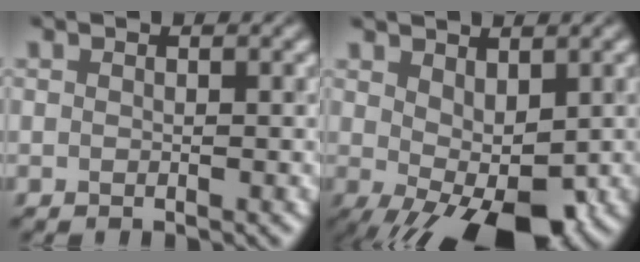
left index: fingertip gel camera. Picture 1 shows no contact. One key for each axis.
{"total": 7.9, "fx": -1.4, "fy": 3.4, "fz": 7.0, "tx": -0.112, "ty": -0.003, "tz": -0.014}